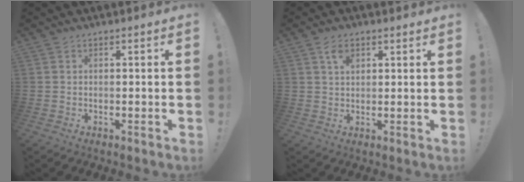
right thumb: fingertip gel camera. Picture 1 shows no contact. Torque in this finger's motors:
{"motor_torque": [0.40, 2.14, 0.96, 0.84, 0.07]}